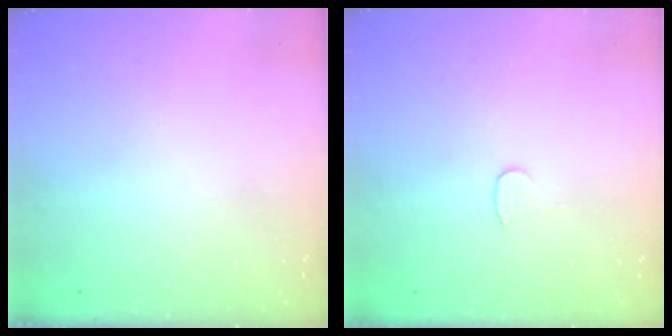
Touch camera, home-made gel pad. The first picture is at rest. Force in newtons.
{"total": 3.5, "press": 3.5, "slide": 0.4}